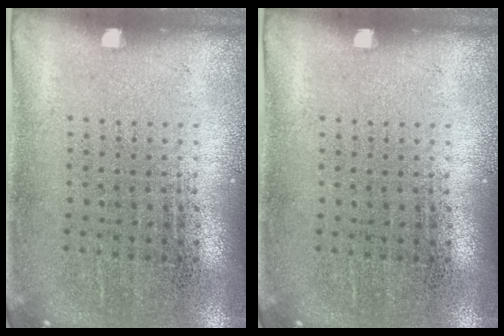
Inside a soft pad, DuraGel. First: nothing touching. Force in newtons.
{"total": 0.0}